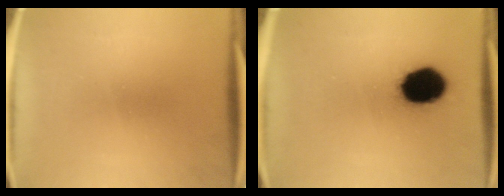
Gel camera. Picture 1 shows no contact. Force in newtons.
{"total": 15.8}